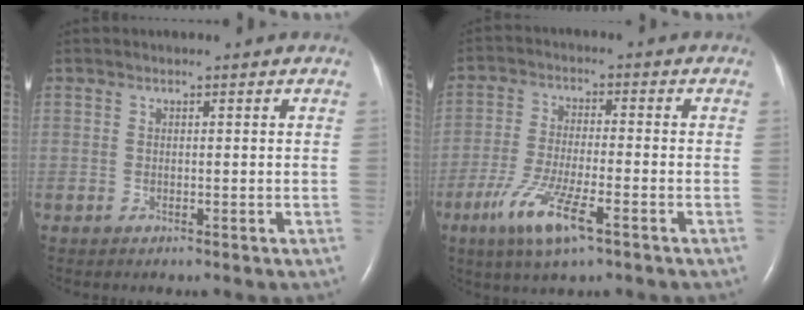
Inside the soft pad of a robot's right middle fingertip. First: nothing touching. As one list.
[{"total": 9.2, "force": [-4.9, 1.4, 7.7], "torque": [-0.159, -0.020, -0.088]}]